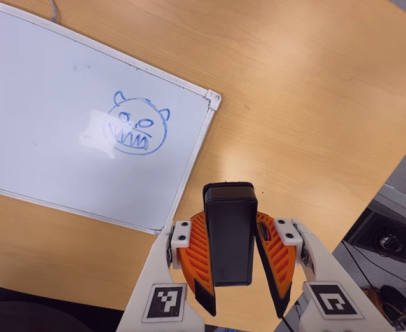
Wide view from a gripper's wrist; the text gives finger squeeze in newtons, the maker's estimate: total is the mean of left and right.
{"total": 8.2, "left": 7.4, "right": 9.1}